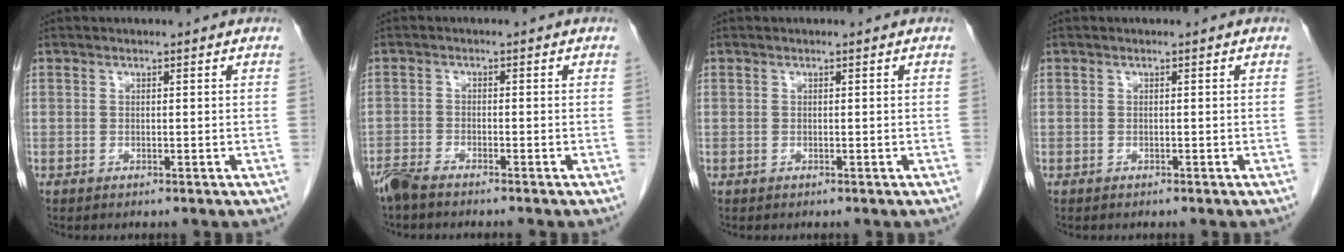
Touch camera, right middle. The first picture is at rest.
{"total": 3.6, "force": [-3.3, 0.2, 1.6], "torque": [-0.027, -0.009, -0.060]}
{"total": 0.0}
{"total": 0.0}